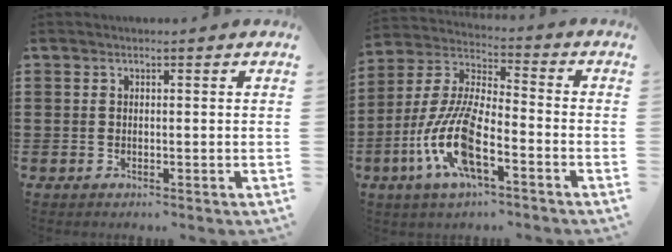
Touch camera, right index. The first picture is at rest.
{"total": 12.1, "force": [-5.2, 3.9, 10.2], "torque": [-0.243, -0.012, -0.105]}